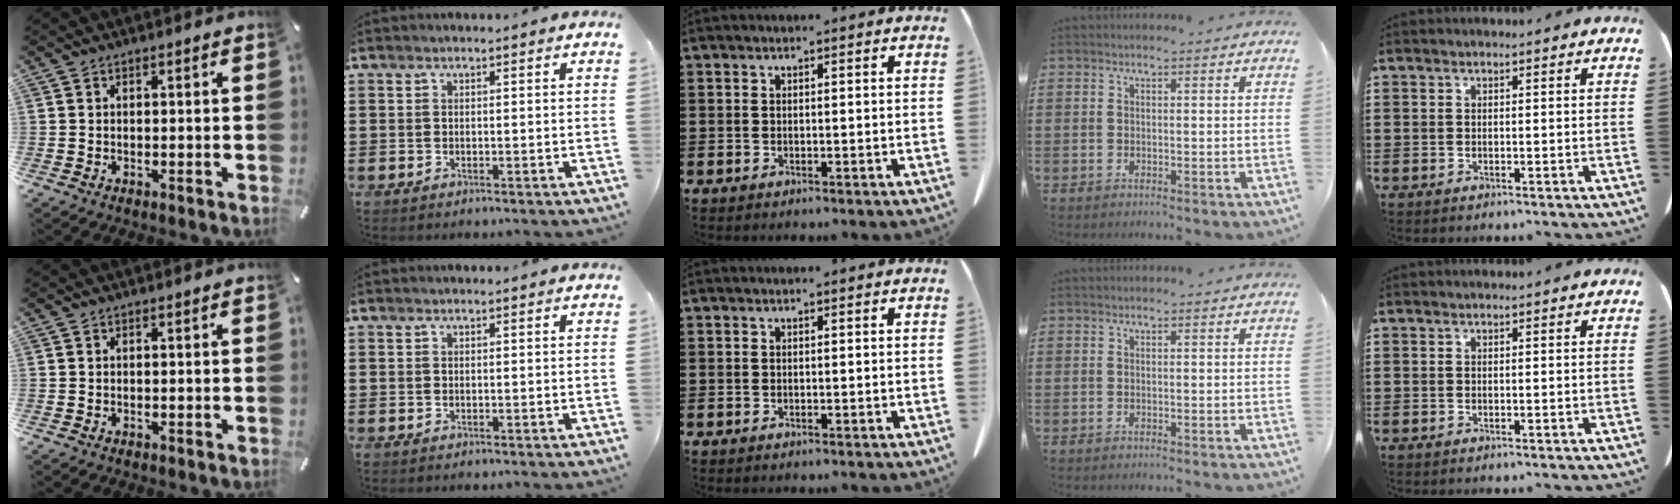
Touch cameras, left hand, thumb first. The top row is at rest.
{}